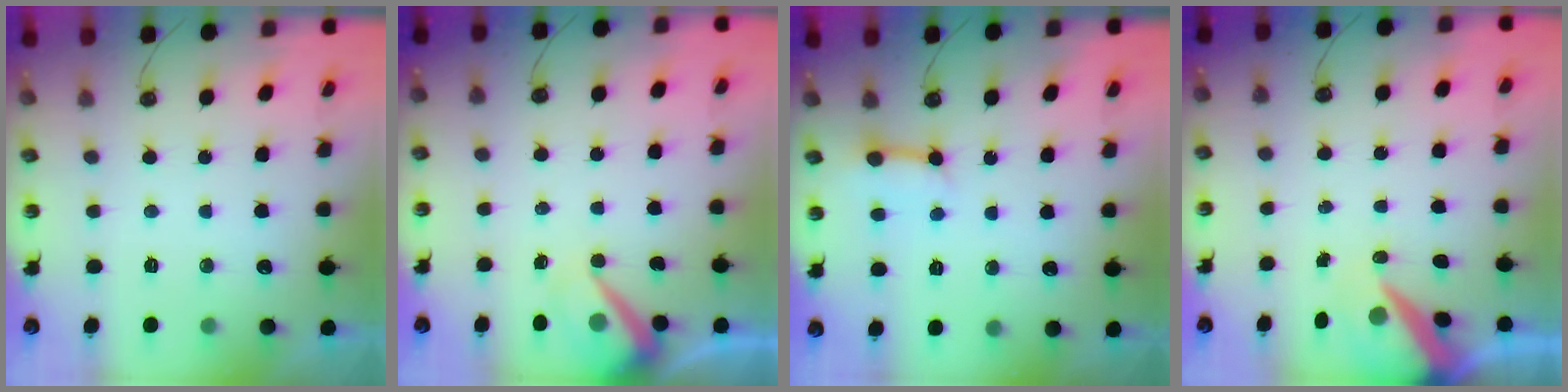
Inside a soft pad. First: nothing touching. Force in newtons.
{"total": 7.7, "press": 7.6, "slide": 1.1}
{"total": 6.4, "press": 6.4, "slide": 0.7}
{"total": 7.8, "press": 7.7, "slide": 1.0}